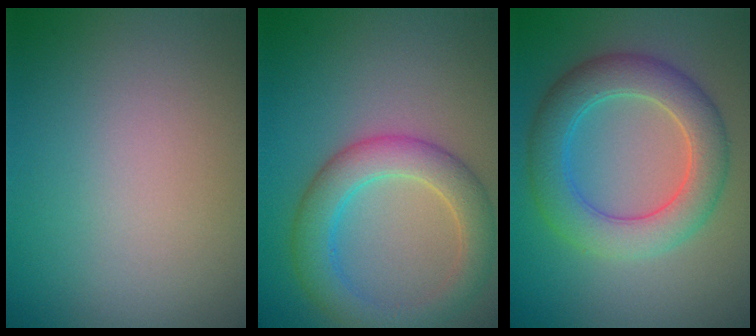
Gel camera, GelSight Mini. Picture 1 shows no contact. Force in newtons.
{"total": 4.8, "press": 4.8, "slide": 0.3}
{"total": 5.6, "press": 5.6, "slide": 0.1}